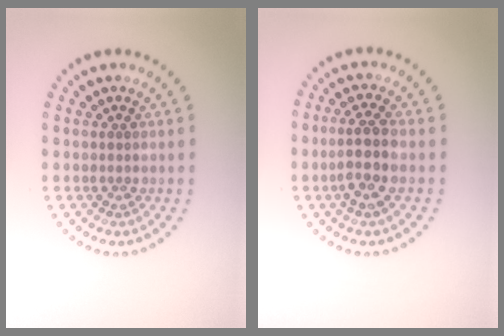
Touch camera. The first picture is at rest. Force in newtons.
{"total": 3.2, "press": 2.9, "slide": 1.4}